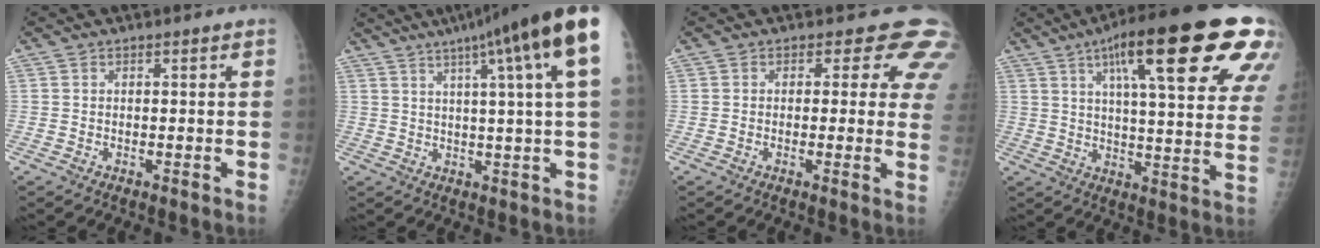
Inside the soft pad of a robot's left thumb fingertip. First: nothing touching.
{"total": 18.5, "force": [9.2, 0.9, 16.0], "torque": [-0.231, 0.006, 0.113]}
{"total": 7.1, "force": [4.2, 4.3, 3.7], "torque": [-0.001, -0.013, 0.022]}
{"total": 28.8, "force": [13.9, 6.3, 24.5], "torque": [-0.304, -0.012, 0.196]}